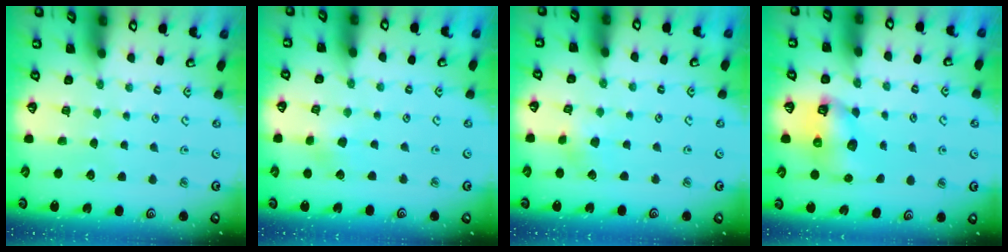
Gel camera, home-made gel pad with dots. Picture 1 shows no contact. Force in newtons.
{"total": 3.7, "press": 3.7, "slide": 0.5}
{"total": 3.7, "press": 3.6, "slide": 0.5}
{"total": 9.3, "press": 9.2, "slide": 0.9}